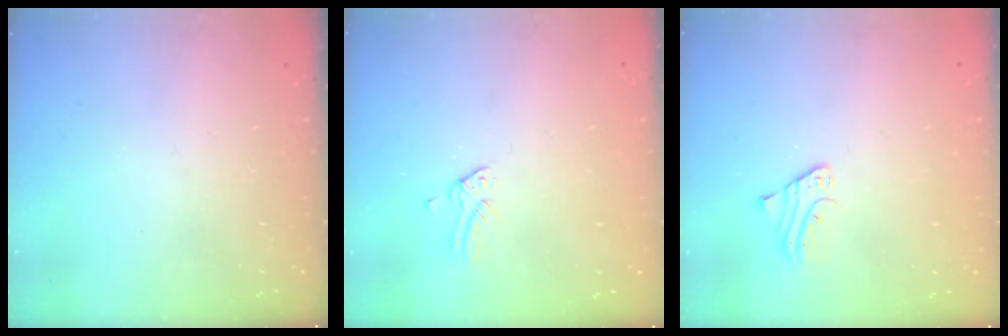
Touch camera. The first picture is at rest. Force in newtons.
{"total": 0.0}
{"total": 2.7, "press": 2.7, "slide": 0.1}